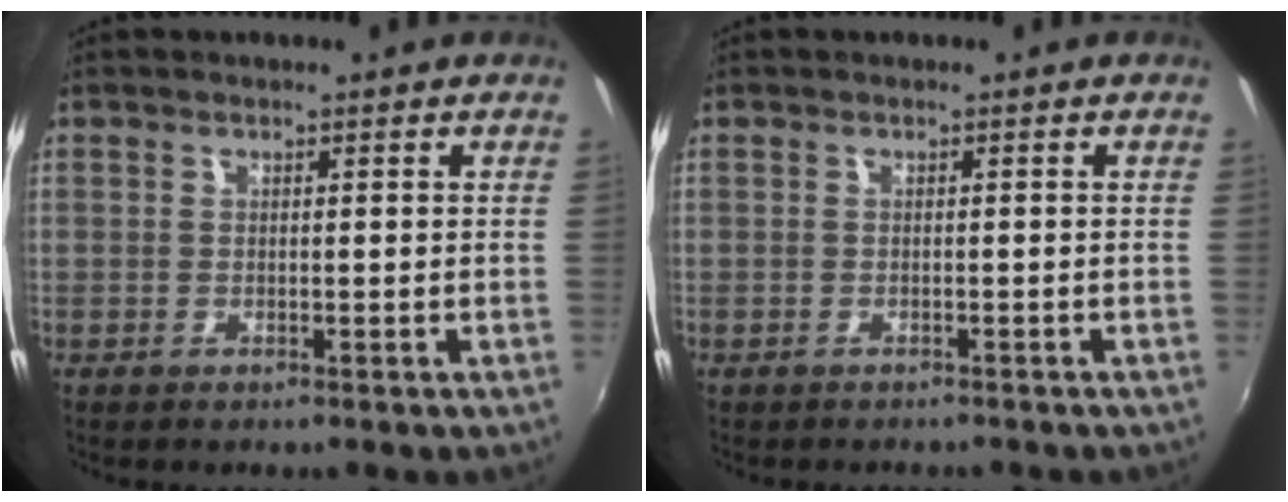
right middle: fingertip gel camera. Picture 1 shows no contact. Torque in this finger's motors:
{"motor_torque": [1.07, -1.07, 0.26, 0.10]}